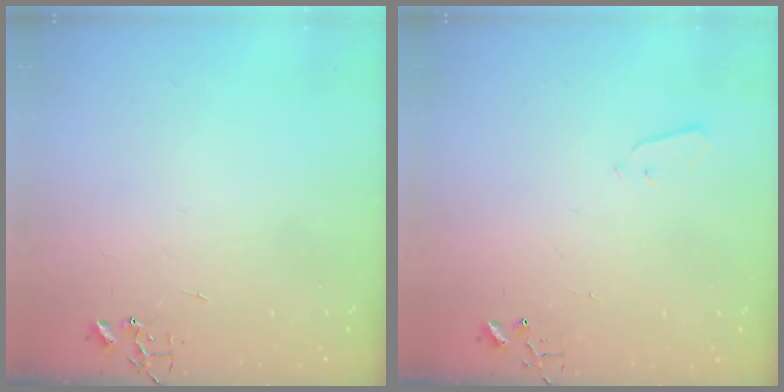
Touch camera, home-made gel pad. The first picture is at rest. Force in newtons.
{"total": 1.9, "press": 1.9, "slide": 0.4}